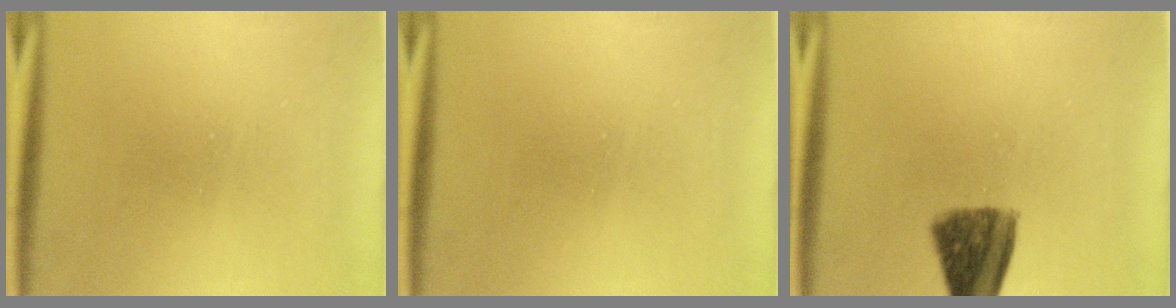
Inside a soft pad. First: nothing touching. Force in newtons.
{"total": 0.0}
{"total": 8.2}